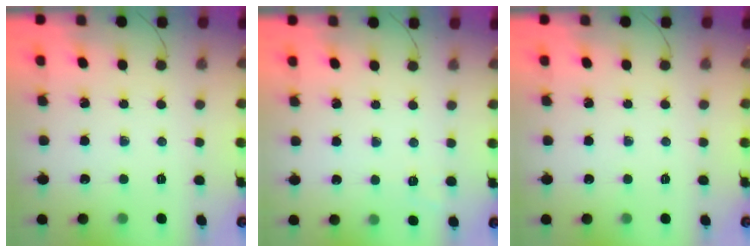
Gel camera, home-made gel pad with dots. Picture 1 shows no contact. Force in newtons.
{"total": 2.0, "press": 1.2, "slide": 1.6}
{"total": 0.0}